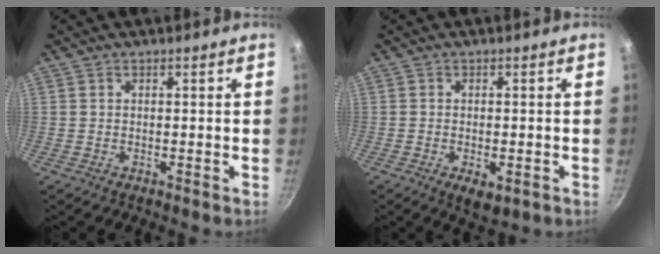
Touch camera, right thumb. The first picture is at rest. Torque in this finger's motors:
{"motor_torque": [-0.25, 0.19, -0.17, 0.09, 0.02]}